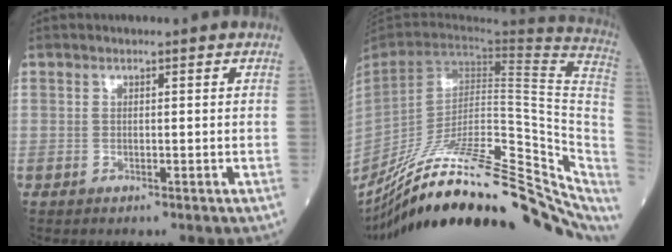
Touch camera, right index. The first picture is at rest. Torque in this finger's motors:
{"motor_torque": [0.67, -1.47, 1.05, 0.21]}